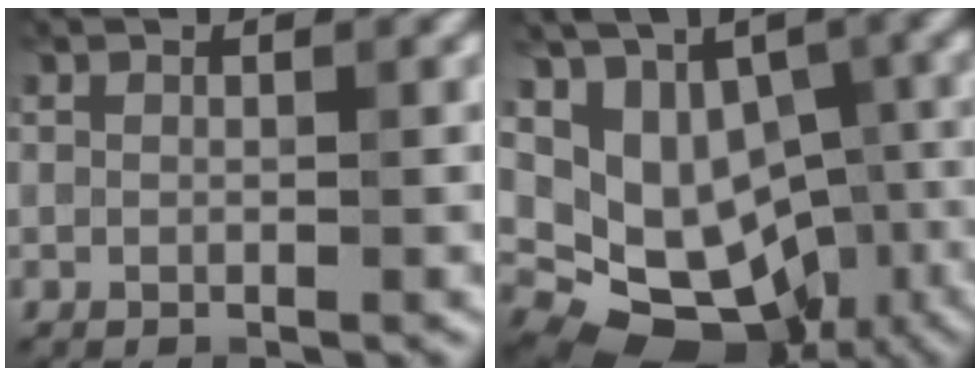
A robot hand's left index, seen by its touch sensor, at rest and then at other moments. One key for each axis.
{"total": 11.3, "fx": -2.0, "fy": 9.6, "fz": 5.6, "tx": -0.078, "ty": 0.000, "tz": -0.018}